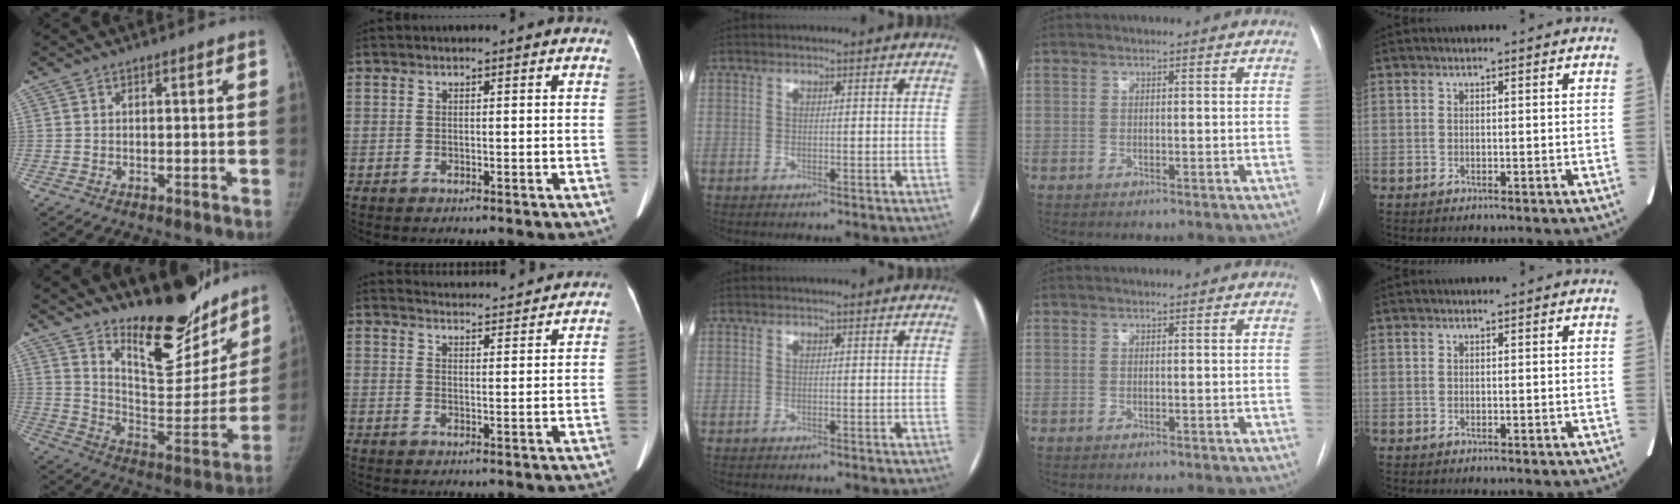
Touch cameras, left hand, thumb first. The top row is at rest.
{"thumb": {"total": 21.9, "force": [17.3, 7.5, 11.1], "torque": [-0.105, -0.135, 0.267]}, "index": {"total": 9.2, "force": [9.1, 0.2, 1.1], "torque": [-0.011, 0.001, 0.113]}}